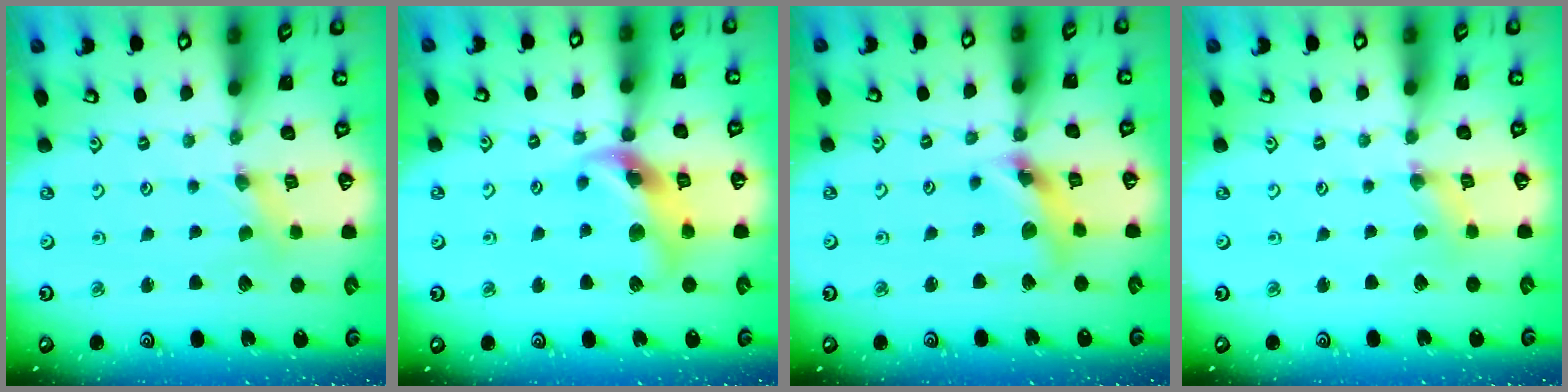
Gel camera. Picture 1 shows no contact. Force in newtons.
{"total": 14.1, "press": 14.0, "slide": 1.6}
{"total": 12.9, "press": 12.8, "slide": 1.5}
{"total": 1.0, "press": 1.0, "slide": 0.3}